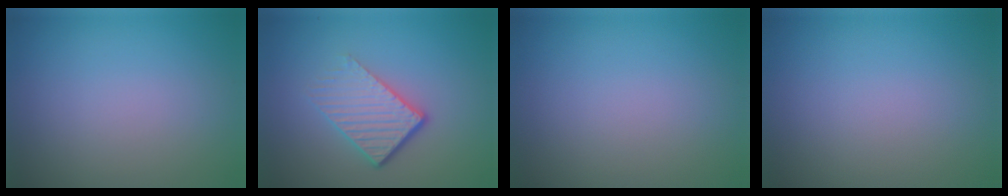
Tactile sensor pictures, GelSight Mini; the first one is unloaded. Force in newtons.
{"total": 4.7, "press": 2.9, "slide": 3.7}
{"total": 0.0}
{"total": 0.0}